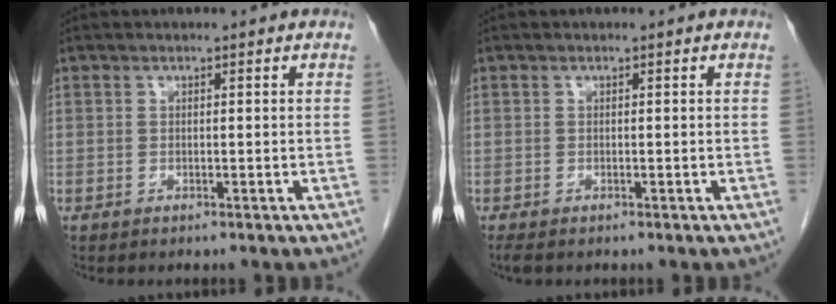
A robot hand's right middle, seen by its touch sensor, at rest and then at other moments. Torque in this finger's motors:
{"motor_torque": [0.48, -0.07, 0.02, 0.01]}